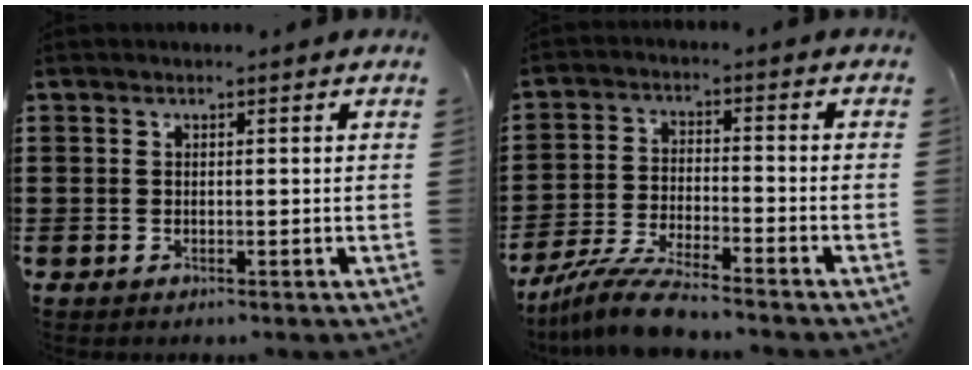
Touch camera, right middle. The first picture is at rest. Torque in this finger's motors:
{"motor_torque": [0.26, -0.11, 0.14, 0.08]}